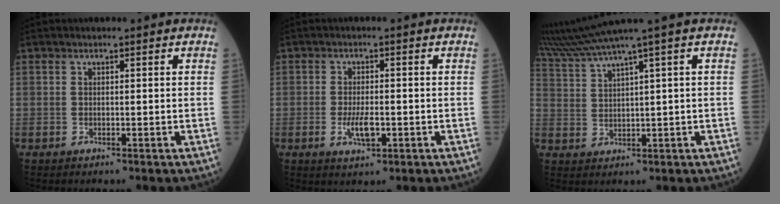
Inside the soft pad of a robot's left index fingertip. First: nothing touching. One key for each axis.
{"total": 3.5, "fx": -1.0, "fy": 1.0, "fz": 3.2, "tx": -0.064, "ty": -0.003, "tz": -0.014}
{"total": 7.2, "fx": 5.8, "fy": -2.6, "fz": 3.3, "tx": -0.070, "ty": 0.010, "tz": 0.117}